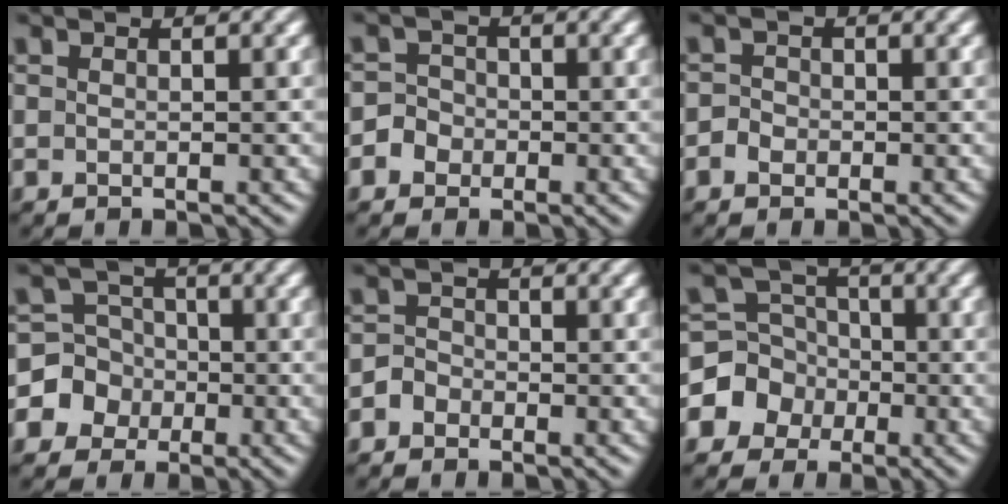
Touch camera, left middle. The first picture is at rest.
{"total": 1.9, "force": [-0.8, 1.7, 0.1], "torque": [0.009, 0.012, -0.018]}
{"total": 1.0, "force": [-0.6, 0.8, 0.1], "torque": [0.002, 0.010, -0.016]}
{"total": 5.4, "force": [-1.6, 5.1, 0.3], "torque": [0.008, 0.018, -0.052]}
{"total": 1.3, "force": [-0.9, 0.9, -0.1], "torque": [0.004, 0.012, -0.023]}
{"total": 4.7, "force": [-1.6, 4.4, 0.5], "torque": [0.009, 0.017, -0.058]}